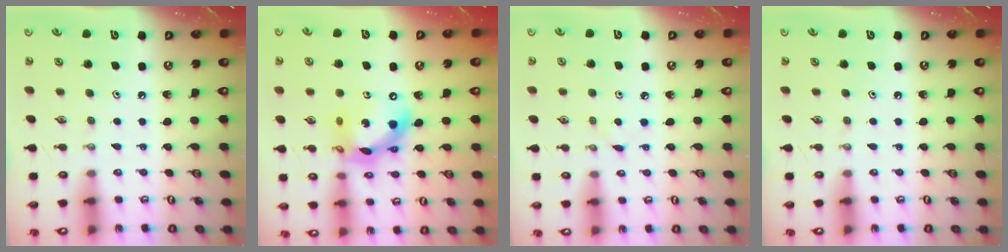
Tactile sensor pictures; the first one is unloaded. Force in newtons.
{"total": 13.6, "press": 13.5, "slide": 1.7}
{"total": 2.9, "press": 2.9, "slide": 0.3}
{"total": 0.0}